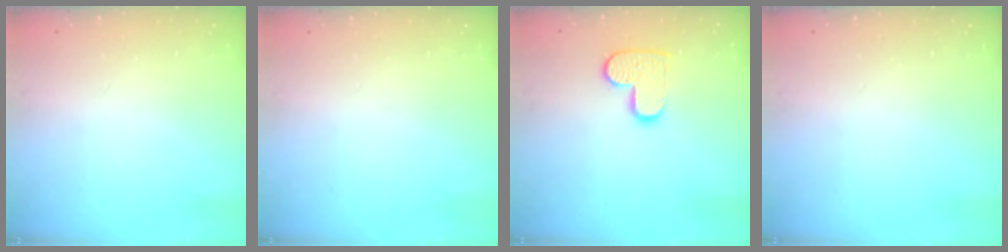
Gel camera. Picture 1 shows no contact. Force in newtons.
{"total": 0.0}
{"total": 10.6, "press": 10.6, "slide": 0.7}
{"total": 0.0}